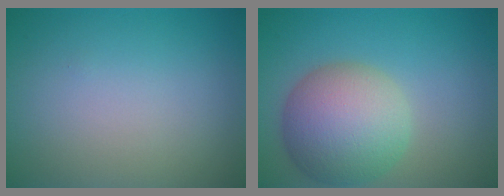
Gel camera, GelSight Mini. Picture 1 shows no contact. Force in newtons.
{"total": 8.0, "press": 8.0, "slide": 0.2}